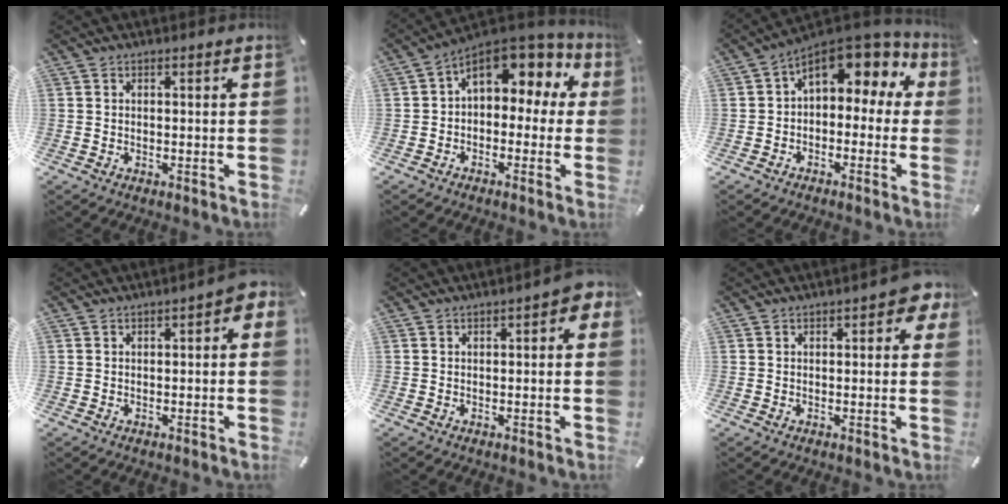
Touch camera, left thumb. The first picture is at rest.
{"total": 9.2, "force": [4.5, 5.9, 5.5], "torque": [-0.082, -0.032, 0.080]}
{"total": 9.1, "force": [4.8, 5.2, 5.7], "torque": [-0.087, -0.037, 0.086]}
{"total": 2.7, "force": [-1.3, 1.3, 2.0], "torque": [-0.036, 0.012, -0.025]}
{"total": 2.8, "force": [-1.0, 1.4, 2.3], "torque": [-0.033, 0.007, -0.021]}
{"total": 3.3, "force": [0.2, 1.6, 2.8], "torque": [-0.037, 0.002, 0.000]}